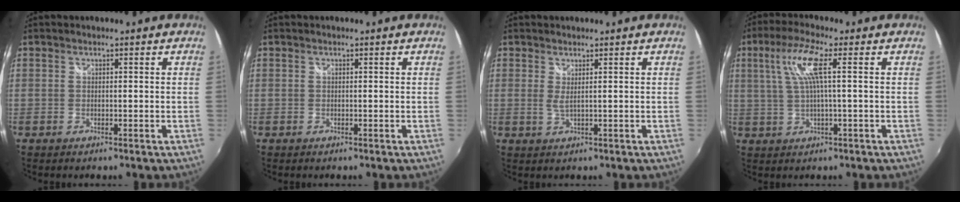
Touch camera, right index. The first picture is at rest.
{"total": 0.0}
{"total": 1.2, "force": [0.5, -0.1, 1.1], "torque": [-0.020, -0.005, 0.008]}
{"total": 7.3, "force": [1.6, 0.4, 7.1], "torque": [-0.137, 0.007, 0.037]}